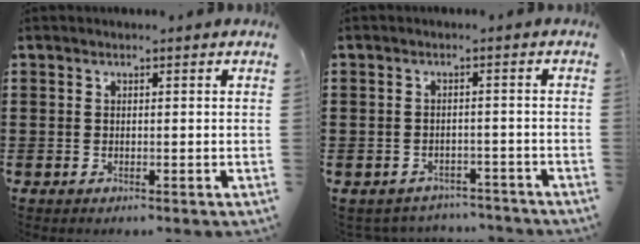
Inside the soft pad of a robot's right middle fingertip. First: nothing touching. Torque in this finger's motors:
{"motor_torque": [0.09, 0.03, -0.05, 0.00]}